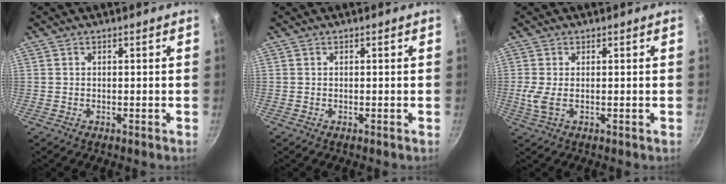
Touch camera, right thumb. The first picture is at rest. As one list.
[{"total": 0.0}, {"total": 3.3, "force": [0.0, 1.2, 3.0], "torque": [-0.073, -0.003, 0.002]}]